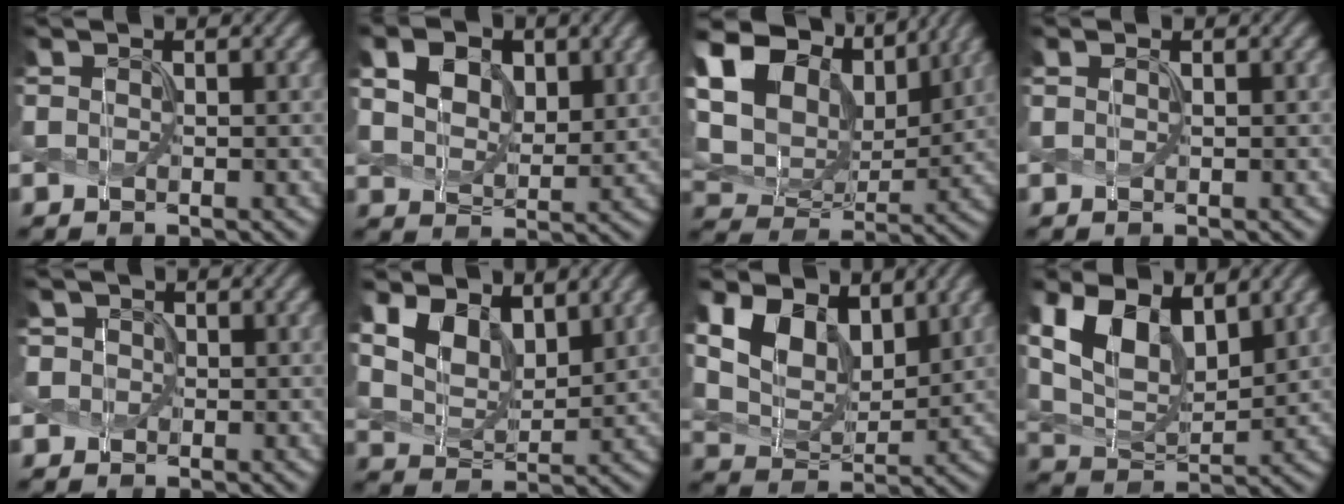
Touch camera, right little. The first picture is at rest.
{"total": 4.9, "force": [2.3, 3.2, 2.9], "torque": [-0.060, -0.004, 0.040]}
{"total": 13.0, "force": [5.7, 8.4, 8.0], "torque": [-0.186, 0.021, 0.102]}
{"total": 0.6, "force": [0.3, 0.2, 0.5], "torque": [-0.014, 0.002, 0.003]}
{"total": 2.8, "force": [0.3, 2.6, 1.0], "torque": [-0.006, 0.018, -0.018]}
{"total": 5.6, "force": [3.3, 3.2, 3.2], "torque": [-0.076, -0.010, 0.055]}
{"total": 7.3, "force": [3.8, 4.5, 4.3], "torque": [-0.097, -0.004, 0.063]}
{"total": 8.9, "force": [3.9, 4.7, 6.4], "torque": [-0.136, 0.000, 0.070]}